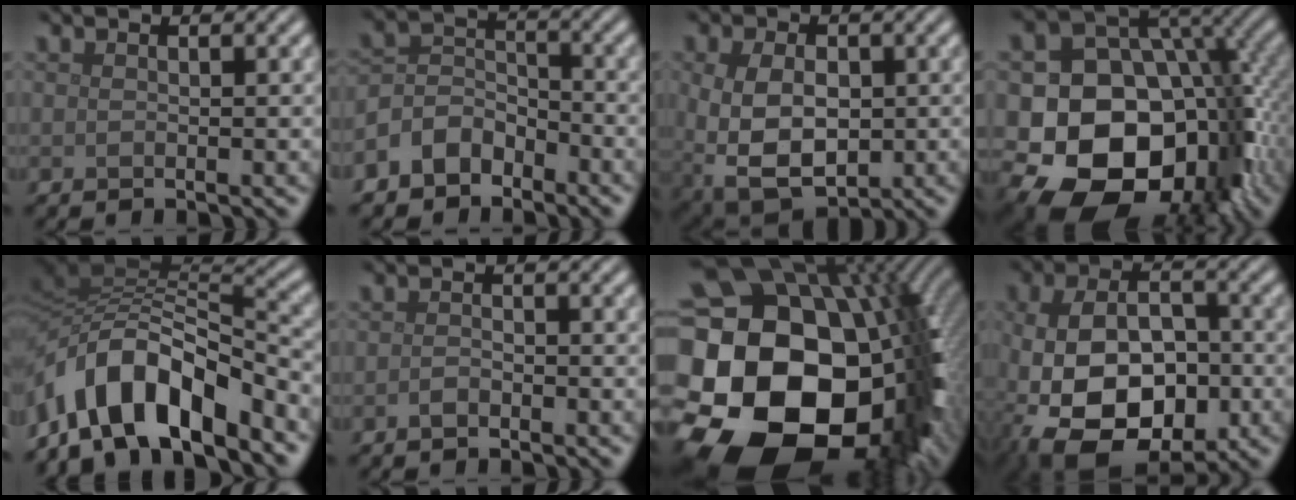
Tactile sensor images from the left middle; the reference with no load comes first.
{"total": 4.5, "force": [-3.0, 3.0, 1.3], "torque": [-0.017, 0.010, -0.068]}
{"total": 9.0, "force": [-0.7, 6.2, 6.5], "torque": [-0.136, -0.023, 0.008]}
{"total": 16.8, "force": [-3.3, 12.6, 10.6], "torque": [-0.151, -0.014, -0.047]}
{"total": 10.6, "force": [-5.8, 4.5, 7.7], "torque": [-0.119, 0.011, -0.107]}
{"total": 1.0, "force": [-0.6, 0.5, 0.6], "torque": [-0.013, 0.000, -0.014]}
{"total": 24.0, "force": [-4.8, 17.9, 15.3], "torque": [-0.291, -0.048, -0.099]}
{"total": 13.0, "force": [-4.0, 8.5, 8.9], "torque": [-0.159, -0.026, -0.059]}